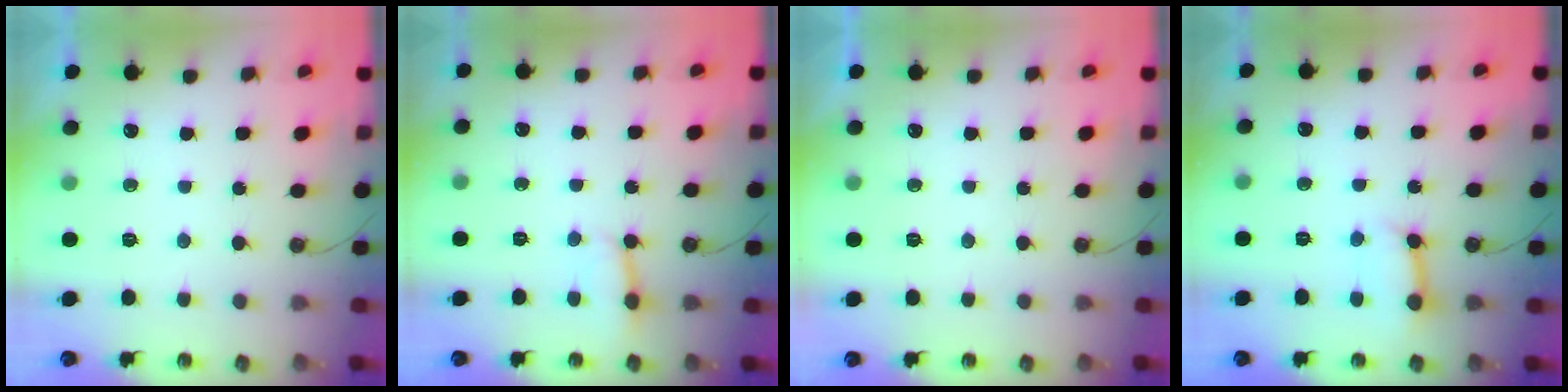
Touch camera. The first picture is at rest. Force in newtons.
{"total": 3.1, "press": 3.0, "slide": 0.5}
{"total": 0.0}
{"total": 8.2, "press": 8.1, "slide": 0.9}